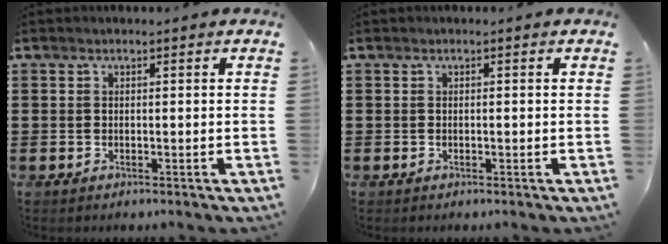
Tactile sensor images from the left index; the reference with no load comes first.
{"total": 0.0}